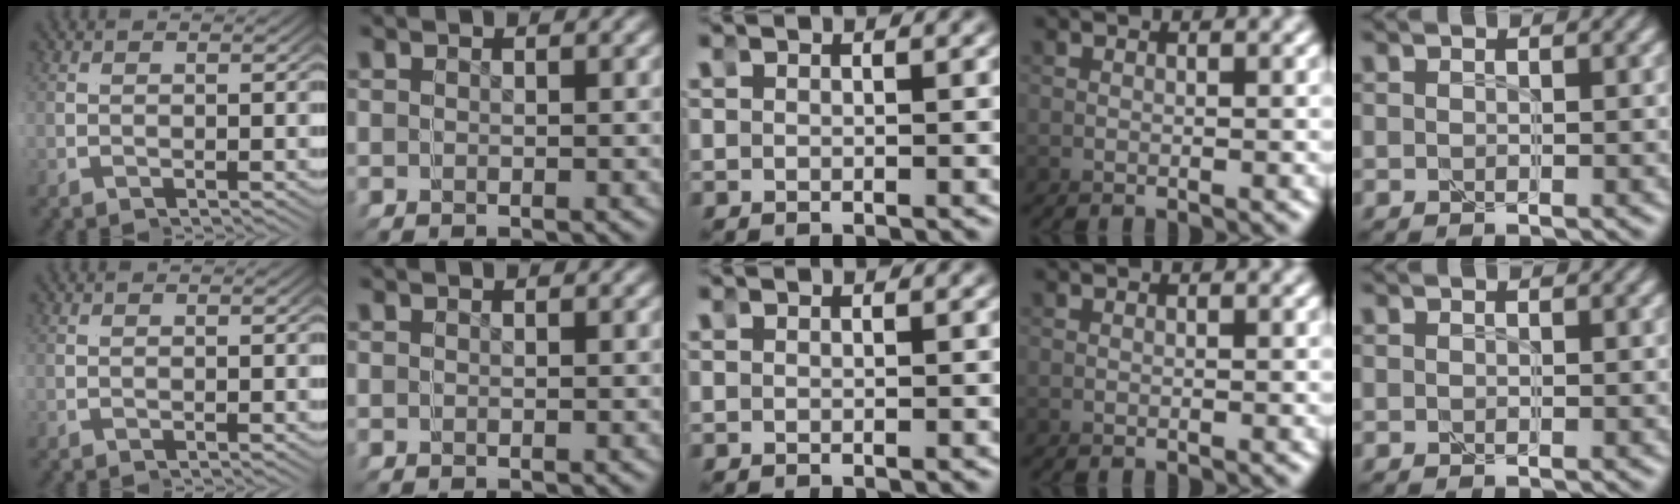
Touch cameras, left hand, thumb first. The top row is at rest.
{}